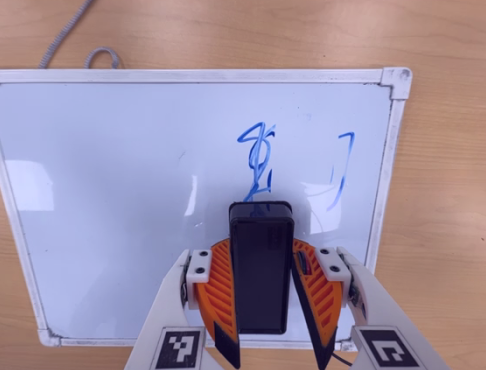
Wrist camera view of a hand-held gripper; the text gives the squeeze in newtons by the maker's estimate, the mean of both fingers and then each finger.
{"total": 7.5, "left": 6.6, "right": 8.4}